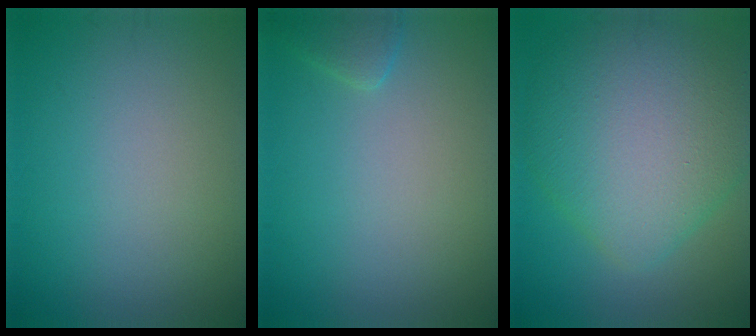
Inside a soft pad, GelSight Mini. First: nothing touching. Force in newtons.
{"total": 1.4, "press": 1.4, "slide": 0.1}
{"total": 10.2, "press": 10.2, "slide": 0.4}